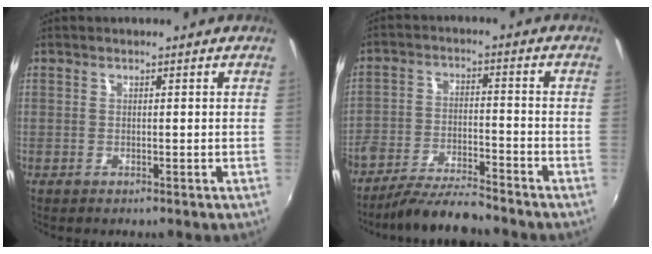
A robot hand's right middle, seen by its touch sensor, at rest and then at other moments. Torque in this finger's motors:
{"motor_torque": [1.09, -1.04, 0.38, 0.21]}